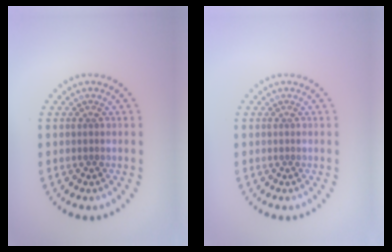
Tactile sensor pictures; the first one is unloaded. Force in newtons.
{"total": 0.0}